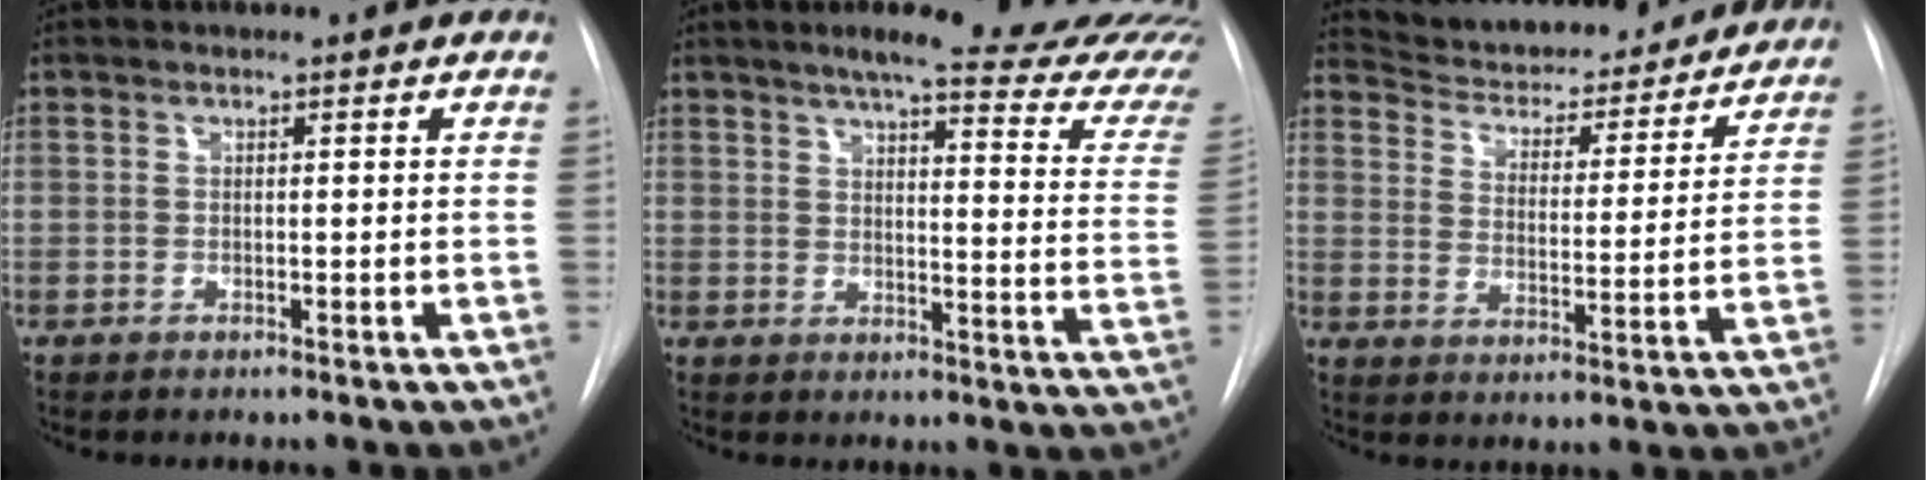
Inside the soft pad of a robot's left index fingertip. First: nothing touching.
{"total": 24.3, "force": [21.9, 1.2, 10.5], "torque": [-0.137, -0.088, 0.247]}
{"total": 23.2, "force": [21.5, 5.5, 6.8], "torque": [-0.102, -0.019, 0.286]}